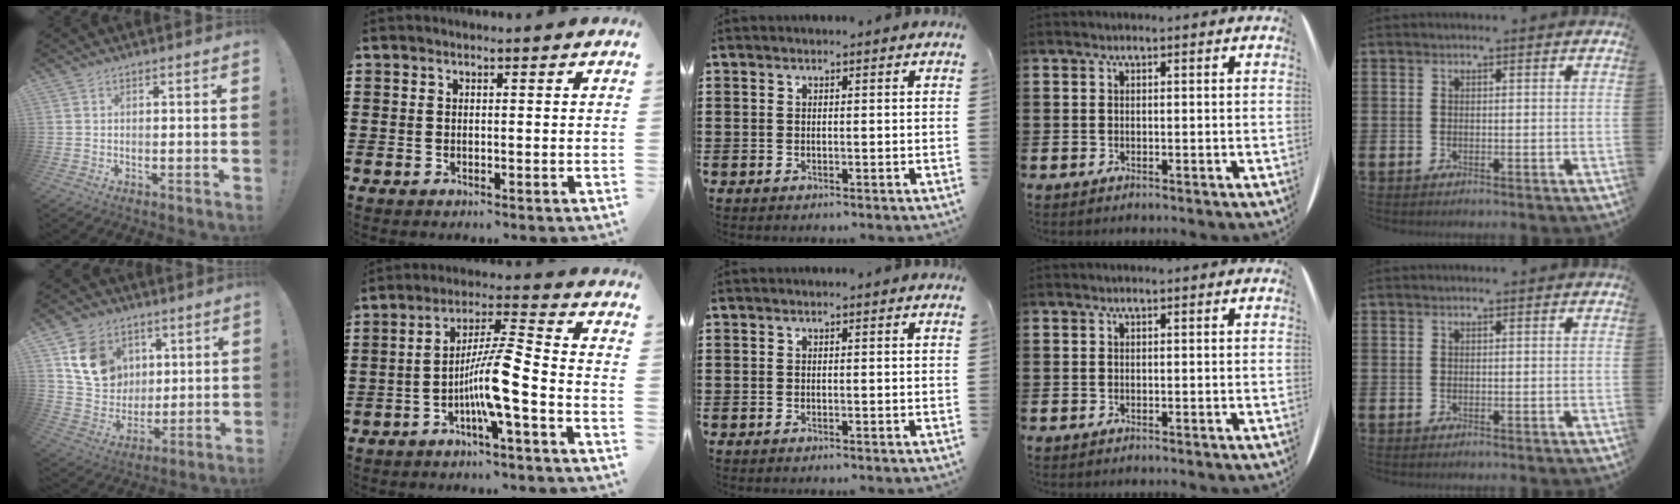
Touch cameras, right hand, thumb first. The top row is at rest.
{"thumb": {"total": 14.0, "force": [6.1, 11.4, 5.3], "torque": [-0.092, -0.020, 0.128]}, "index": {"total": 8.9, "force": [-3.7, 0.3, 8.1], "torque": [-0.159, -0.006, -0.073]}}